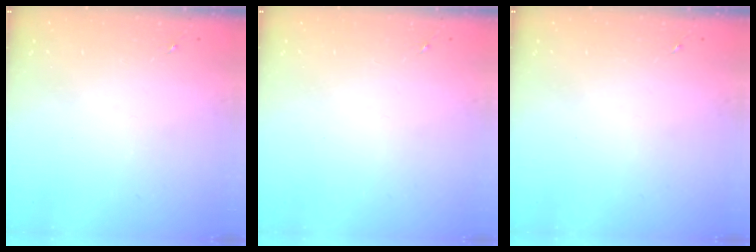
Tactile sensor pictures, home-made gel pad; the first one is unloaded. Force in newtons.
{"total": 0.0}
{"total": 0.0}